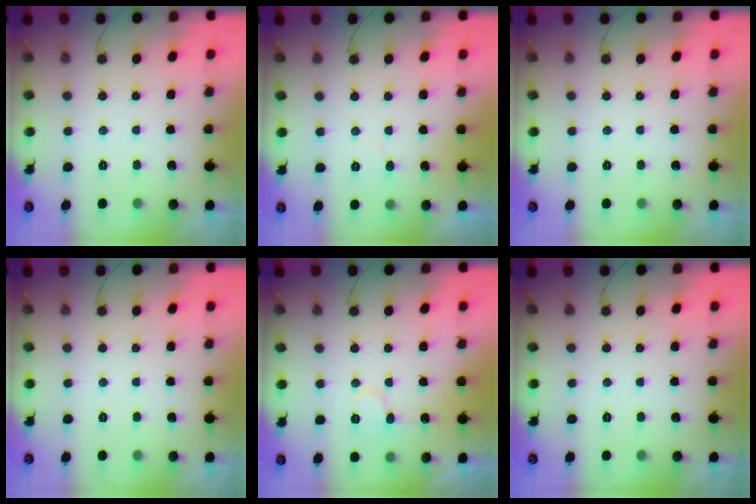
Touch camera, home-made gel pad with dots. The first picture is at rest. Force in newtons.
{"total": 2.9, "press": 2.9, "slide": 0.2}
{"total": 0.0}
{"total": 0.0}
{"total": 6.8, "press": 6.8, "slide": 0.8}
{"total": 0.0}